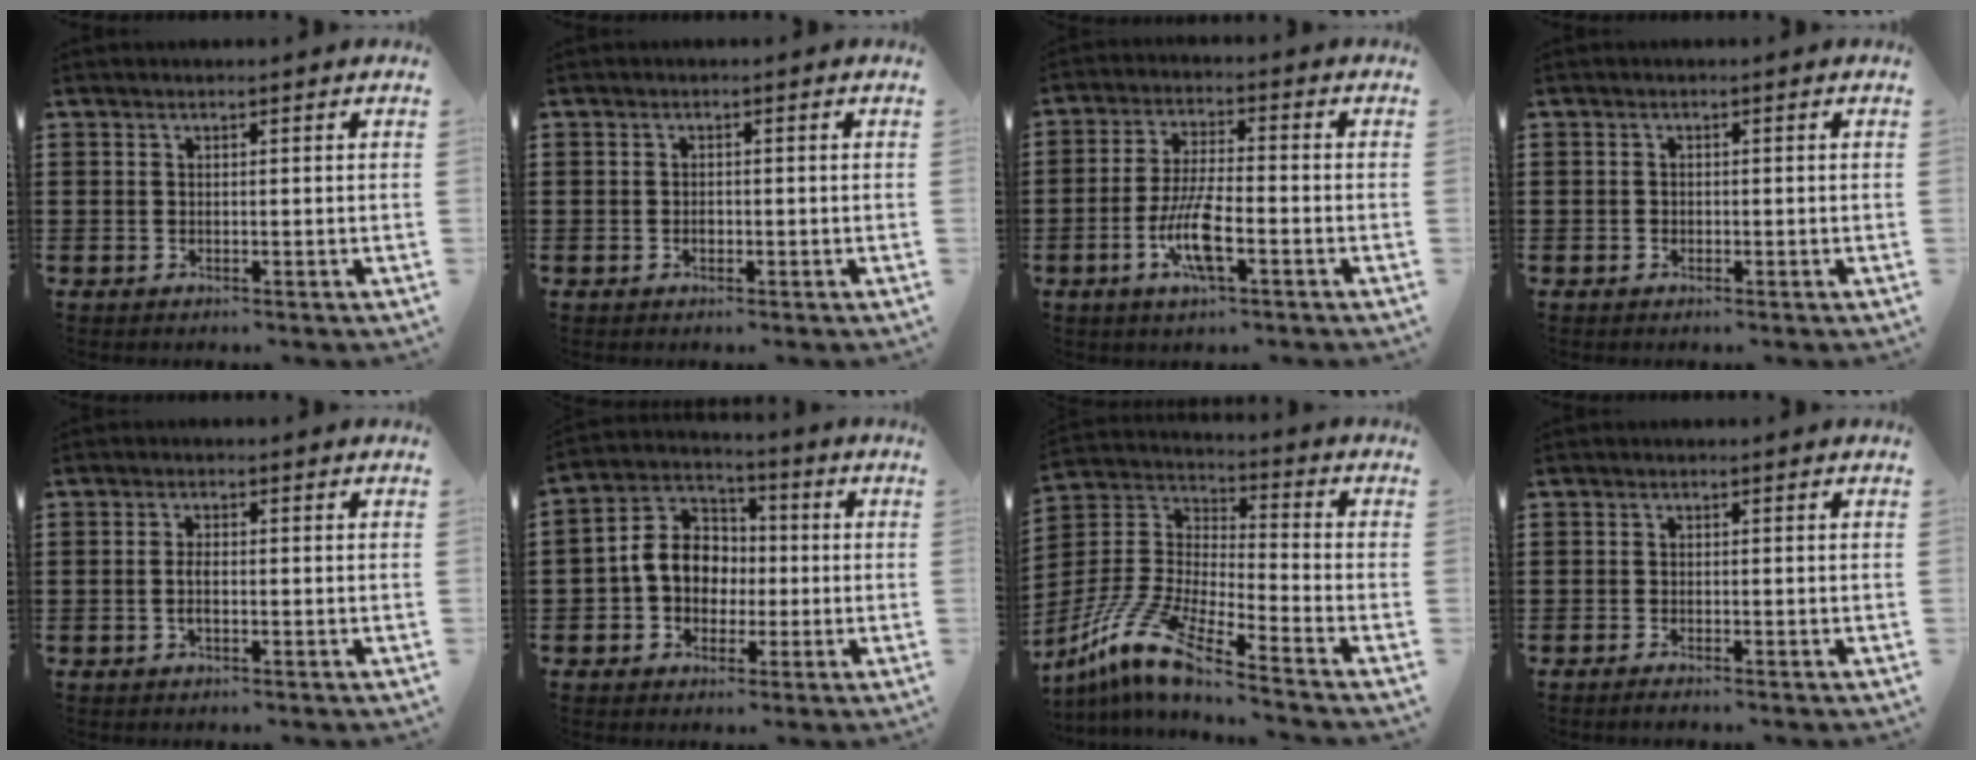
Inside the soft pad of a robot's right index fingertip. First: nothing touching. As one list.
[{"total": 1.0, "force": [-0.4, 0.6, 0.7], "torque": [-0.016, -0.002, -0.006]}, {"total": 8.2, "force": [-3.2, 2.0, 7.3], "torque": [-0.159, -0.011, -0.063]}, {"total": 0.6, "force": [-0.4, 0.5, 0.1], "torque": [-0.003, 0.002, -0.008]}, {"total": 2.0, "force": [-0.4, 0.5, 1.9], "torque": [-0.045, -0.005, -0.009]}, {"total": 8.2, "force": [-1.0, 6.8, 4.4], "torque": [-0.119, 0.016, -0.024]}, {"total": 11.0, "force": [-8.9, 0.9, 6.4], "torque": [-0.166, -0.010, -0.191]}, {"total": 0.8, "force": [-0.7, 0.0, 0.3], "torque": [-0.008, -0.005, -0.013]}]